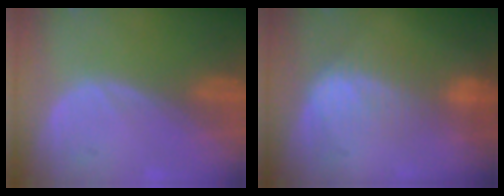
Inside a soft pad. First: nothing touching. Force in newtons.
{"total": 7.3, "press": 6.2, "slide": 3.8}